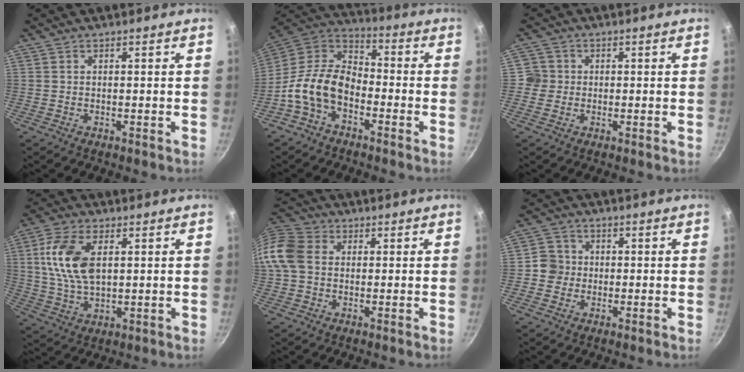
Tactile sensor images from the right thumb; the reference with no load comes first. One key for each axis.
{"total": 13.5, "fx": -5.1, "fy": 8.7, "fz": 9.0, "tx": -0.140, "ty": 0.058, "tz": -0.120}
{"total": 3.1, "fx": -0.2, "fy": 3.1, "fz": 0.4, "tx": 0.016, "ty": 0.010, "tz": -0.010}
{"total": 11.8, "fx": 2.7, "fy": 6.6, "fz": 9.4, "tx": -0.176, "ty": -0.003, "tz": 0.052}
{"total": 12.9, "fx": 1.0, "fy": 10.4, "fz": 7.6, "tx": -0.154, "ty": 0.026, "tz": 0.003}
{"total": 4.4, "fx": -0.5, "fy": 4.3, "fz": 1.0, "tx": 0.009, "ty": 0.012, "tz": -0.020}